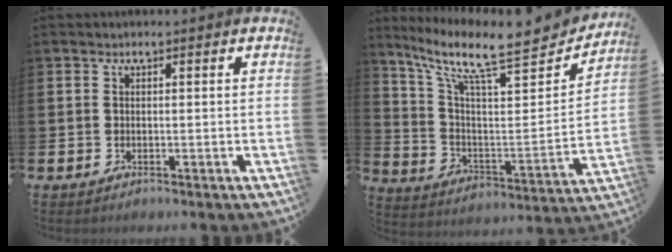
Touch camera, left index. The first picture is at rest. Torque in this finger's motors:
{"motor_torque": [0.52, -0.84, 0.54, 0.18]}